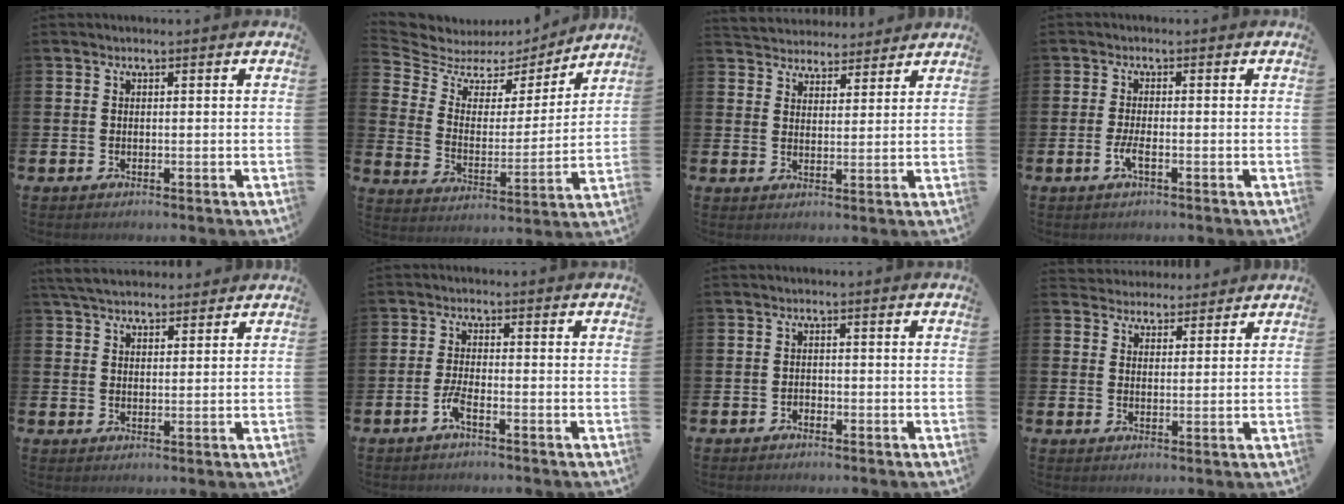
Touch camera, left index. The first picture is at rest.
{"total": 6.1, "force": [5.0, 3.3, 1.0], "torque": [-0.058, -0.038, 0.082]}
{"total": 4.2, "force": [4.0, 1.1, -0.5], "torque": [-0.008, -0.021, 0.073]}
{"total": 2.1, "force": [-0.8, 0.4, 1.8], "torque": [-0.035, 0.001, -0.015]}
{"total": 4.9, "force": [4.6, 1.4, 1.0], "torque": [-0.034, -0.012, 0.086]}
{"total": 2.2, "force": [-1.4, 0.3, 1.7], "torque": [-0.041, -0.001, -0.029]}
{"total": 1.1, "force": [-0.9, 0.5, 0.0], "torque": [0.004, 0.001, -0.022]}
{"total": 3.7, "force": [3.5, 1.1, -0.5], "torque": [-0.004, -0.017, 0.064]}